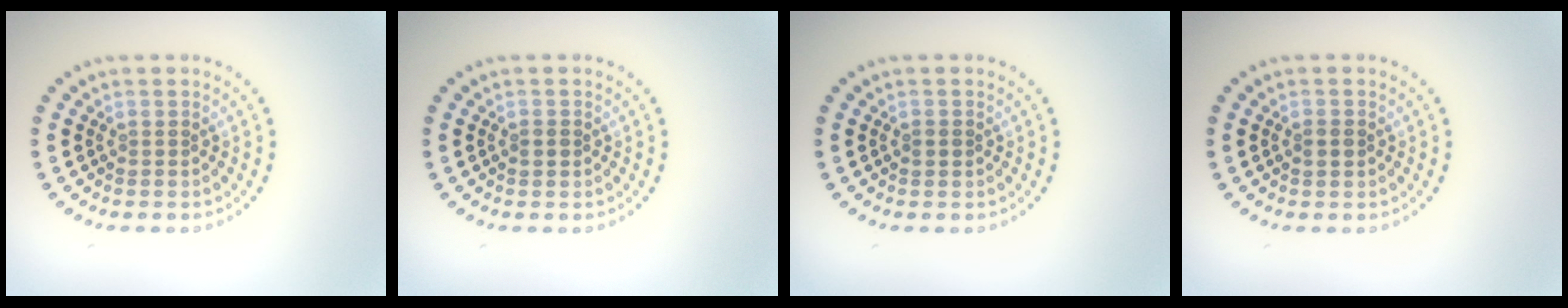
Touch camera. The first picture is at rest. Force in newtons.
{"total": 0.9, "press": 0.9, "slide": 0.2}
{"total": 0.8, "press": 0.8, "slide": 0.3}
{"total": 1.2, "press": 1.2, "slide": 0.2}